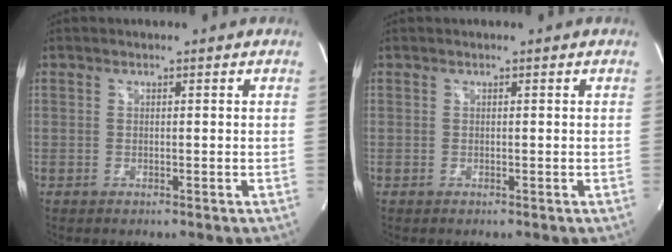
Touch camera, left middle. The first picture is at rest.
{"total": 0.0}